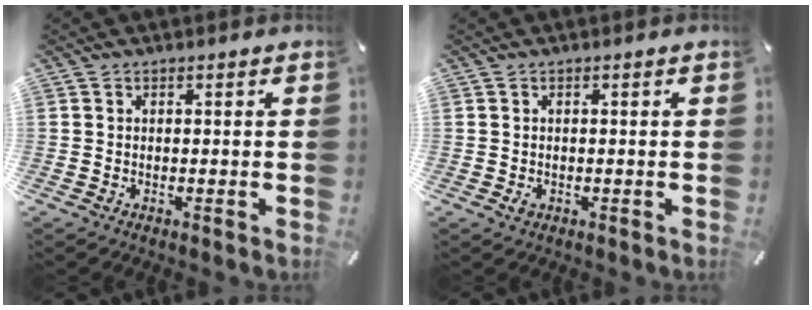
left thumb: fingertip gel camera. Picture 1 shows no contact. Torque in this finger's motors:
{"motor_torque": [-0.04, 0.27, 0.00, 0.07, -0.03]}